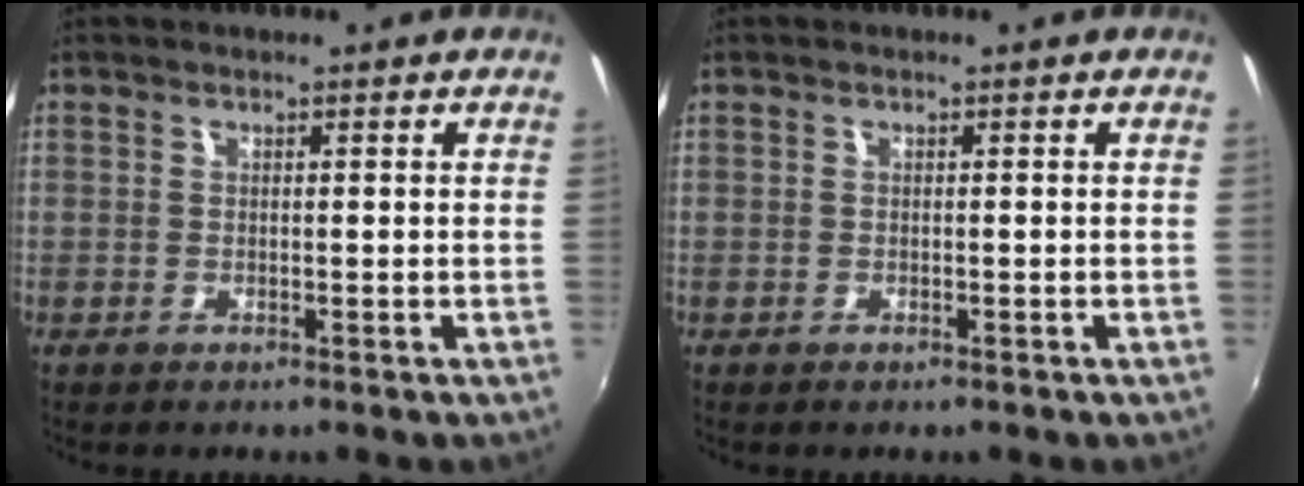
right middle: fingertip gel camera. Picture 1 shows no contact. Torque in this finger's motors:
{"motor_torque": [0.18, -0.35, 0.10, 0.00]}